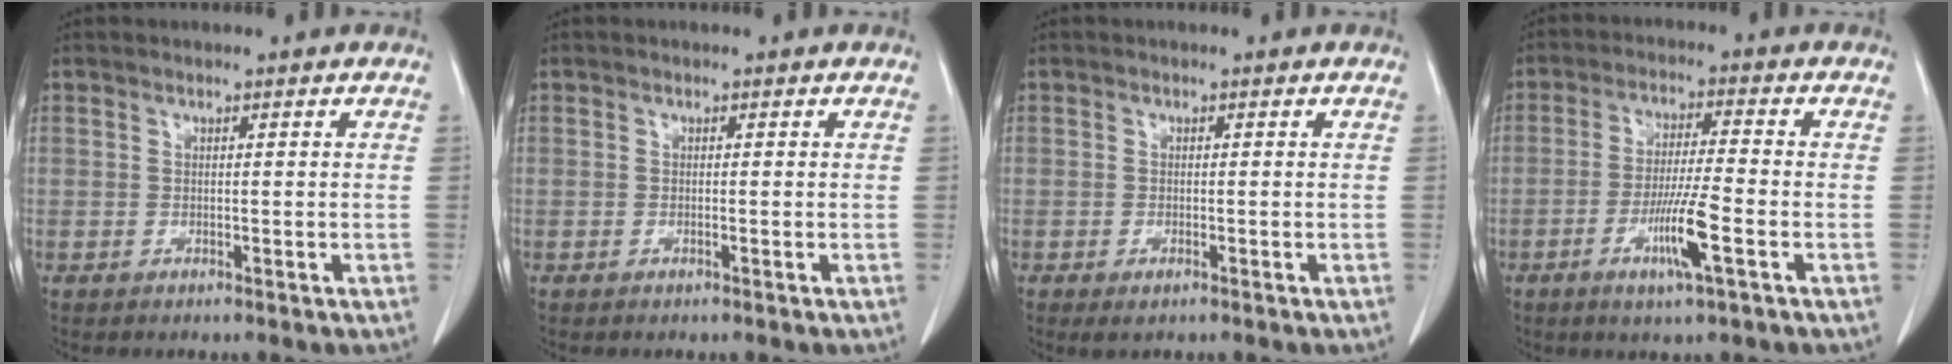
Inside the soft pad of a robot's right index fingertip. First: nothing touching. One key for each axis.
{"total": 0.0}
{"total": 1.5, "fx": -0.9, "fy": 0.4, "fz": 1.2, "tx": -0.022, "ty": -0.005, "tz": -0.007}
{"total": 7.8, "fx": -3.1, "fy": -0.1, "fz": 7.2, "tx": -0.137, "ty": -0.012, "tz": -0.058}